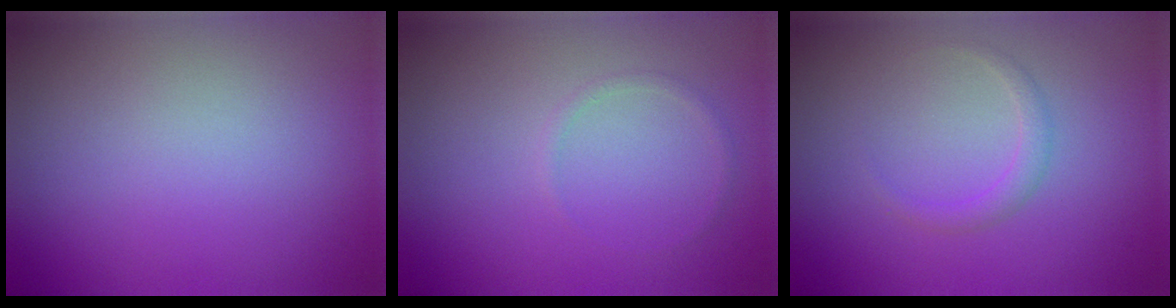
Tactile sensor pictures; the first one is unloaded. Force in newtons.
{"total": 0.6, "press": 0.6, "slide": 0.1}
{"total": 1.2, "press": 1.1, "slide": 0.2}